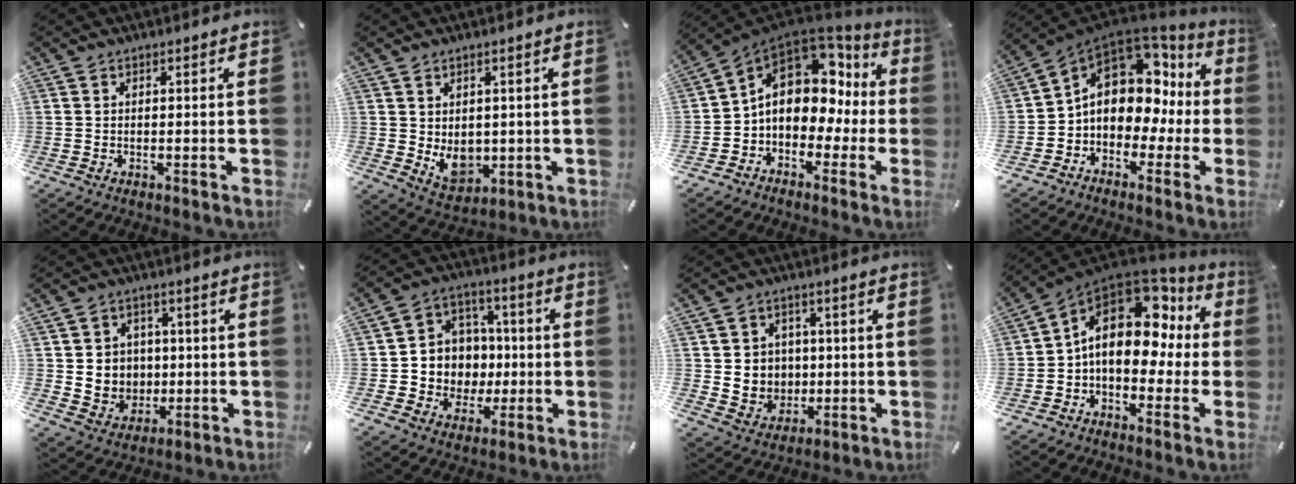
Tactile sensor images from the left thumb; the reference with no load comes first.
{"total": 7.3, "force": [0.4, 6.2, 3.8], "torque": [-0.044, -0.011, 0.011]}
{"total": 13.7, "force": [2.5, 10.5, 8.4], "torque": [-0.128, -0.017, 0.042]}
{"total": 12.7, "force": [3.1, 9.9, 7.3], "torque": [-0.115, -0.020, 0.057]}
{"total": 7.6, "force": [1.0, 7.5, 0.6], "torque": [-0.015, -0.006, 0.026]}
{"total": 10.6, "force": [-1.1, 10.4, 1.5], "torque": [-0.019, 0.001, -0.005]}
{"total": 7.4, "force": [1.2, 7.3, 0.6], "torque": [-0.014, -0.008, 0.029]}
{"total": 18.5, "force": [3.5, 12.2, 13.4], "torque": [-0.208, -0.015, 0.061]}